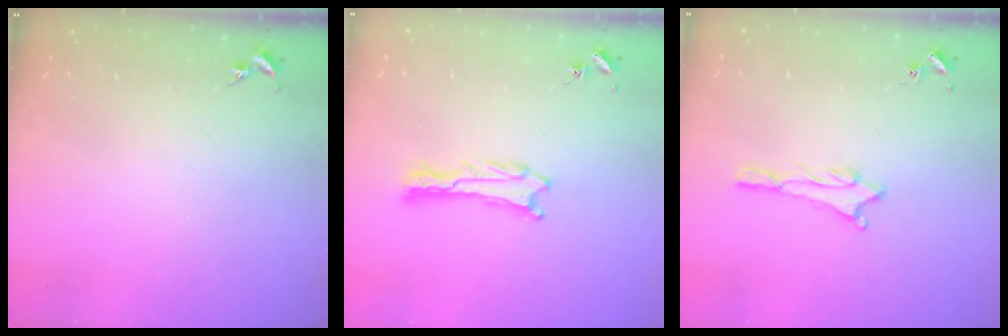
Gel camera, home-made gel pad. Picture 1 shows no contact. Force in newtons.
{"total": 0.9, "press": 0.8, "slide": 0.1}
{"total": 2.0, "press": 2.0, "slide": 0.2}